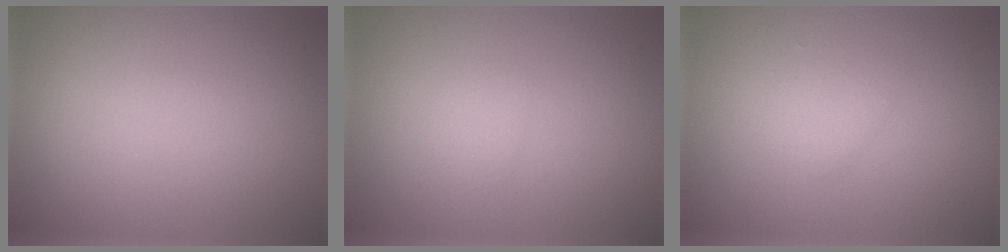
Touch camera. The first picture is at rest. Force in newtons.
{"total": 0.7, "press": 0.7, "slide": 0.0}
{"total": 1.4, "press": 1.4, "slide": 0.0}